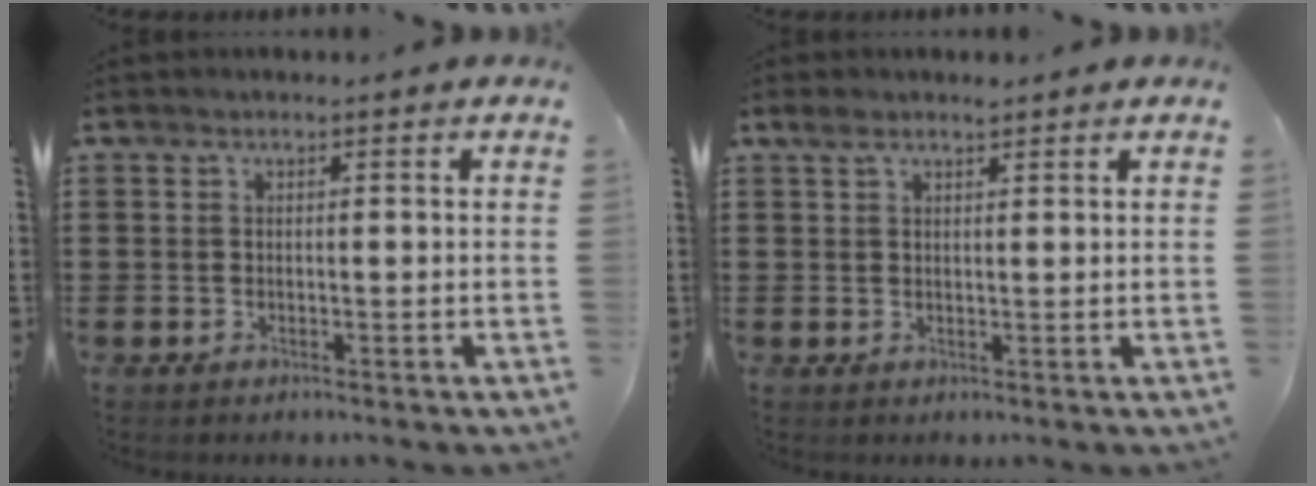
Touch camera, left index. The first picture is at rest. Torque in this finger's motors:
{"motor_torque": [0.60, -0.46, 0.03, 0.03]}